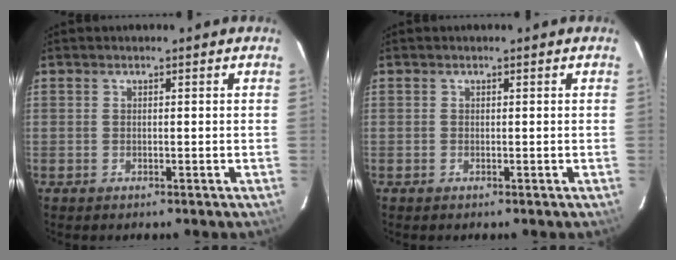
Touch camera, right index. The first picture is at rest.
{"total": 0.0}